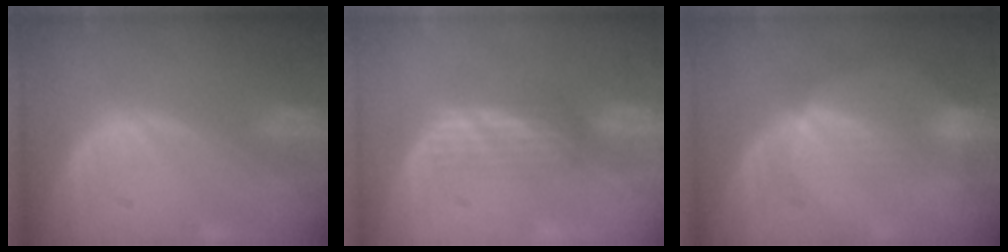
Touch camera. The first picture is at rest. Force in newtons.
{"total": 3.1, "press": 2.7, "slide": 1.6}
{"total": 4.2, "press": 4.0, "slide": 1.1}